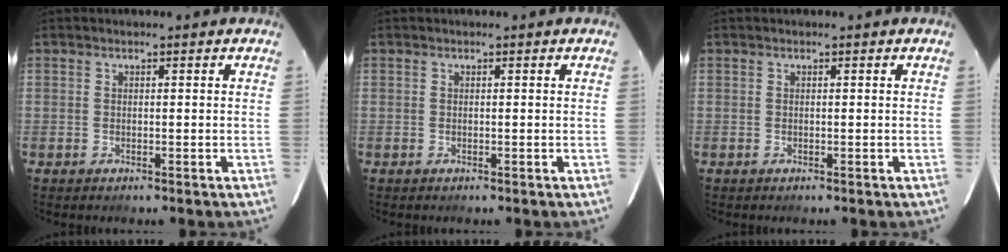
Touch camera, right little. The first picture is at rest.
{"total": 0.0}
{"total": 0.0}